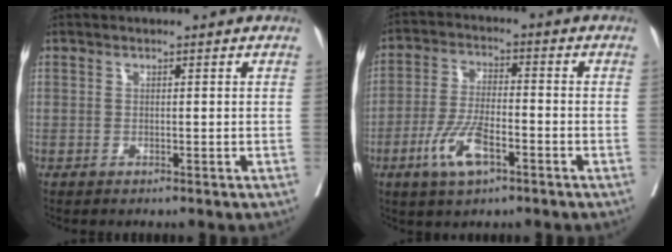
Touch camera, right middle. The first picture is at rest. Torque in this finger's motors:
{"motor_torque": [1.45, -0.66, 0.40, 0.08]}